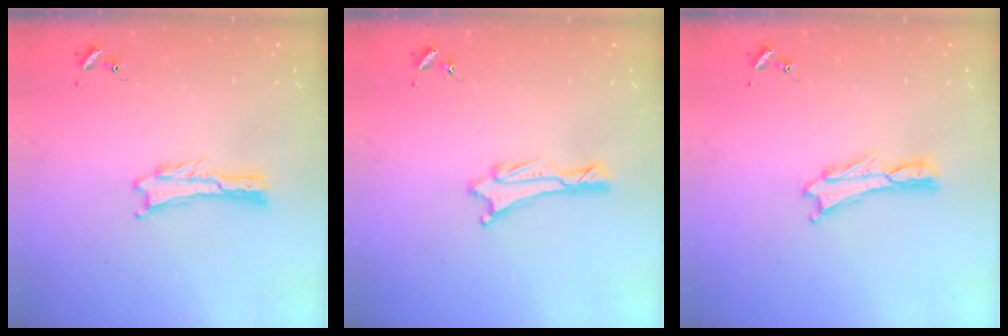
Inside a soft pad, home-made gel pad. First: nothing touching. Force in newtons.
{"total": 1.1, "press": 1.1, "slide": 0.1}
{"total": 0.0}